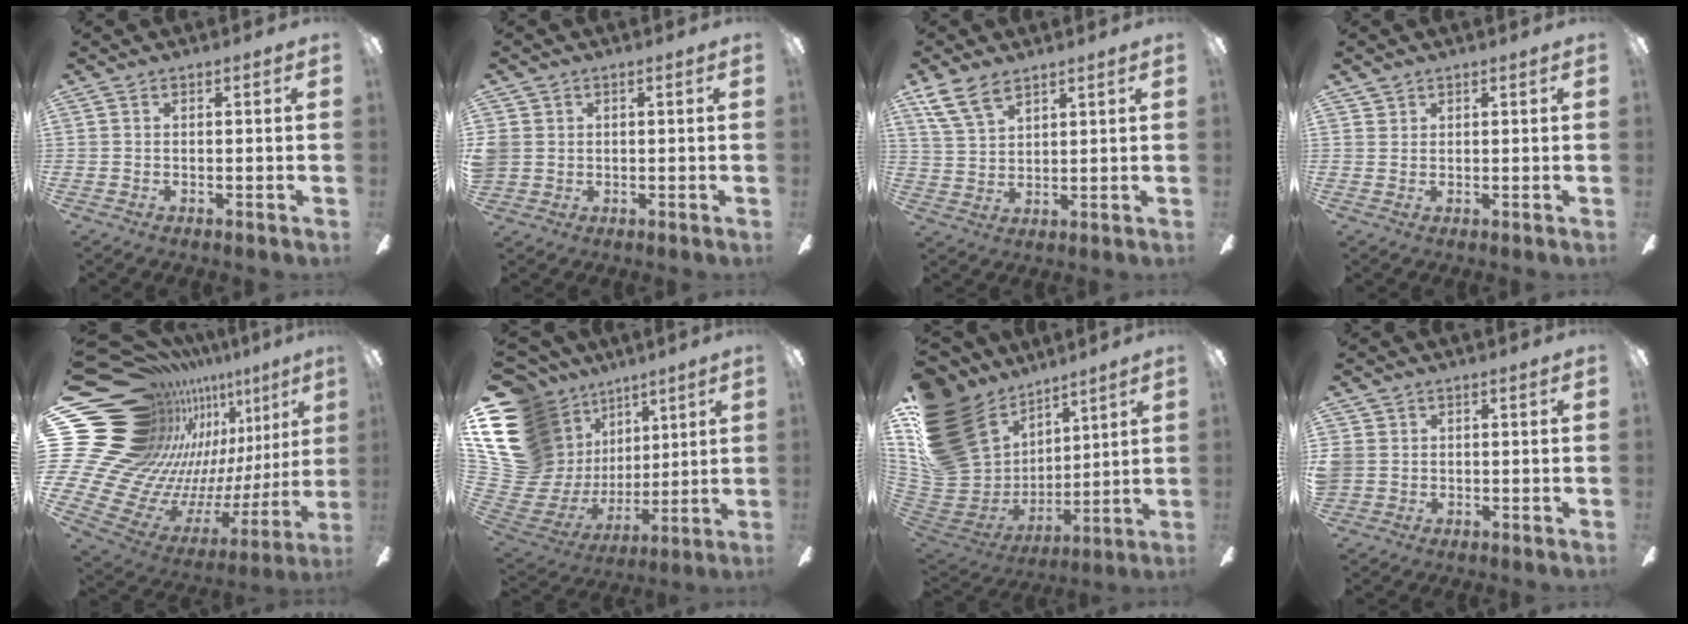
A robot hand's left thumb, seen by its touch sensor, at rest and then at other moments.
{"total": 3.4, "force": [0.7, 3.2, 0.9], "torque": [-0.021, 0.007, 0.015]}
{"total": 8.2, "force": [6.1, 3.8, 4.1], "torque": [-0.087, -0.019, 0.117]}
{"total": 1.3, "force": [1.1, 0.7, 0.0], "torque": [-0.001, 0.000, 0.022]}
{"total": 23.8, "force": [13.1, 16.1, 11.5], "torque": [-0.208, -0.165, 0.315]}
{"total": 24.1, "force": [8.8, 19.3, 11.5], "torque": [-0.228, -0.090, 0.218]}
{"total": 27.8, "force": [11.9, 20.5, 14.6], "torque": [-0.275, -0.087, 0.273]}
{"total": 3.2, "force": [0.6, 3.0, 0.8], "torque": [-0.017, 0.007, 0.013]}